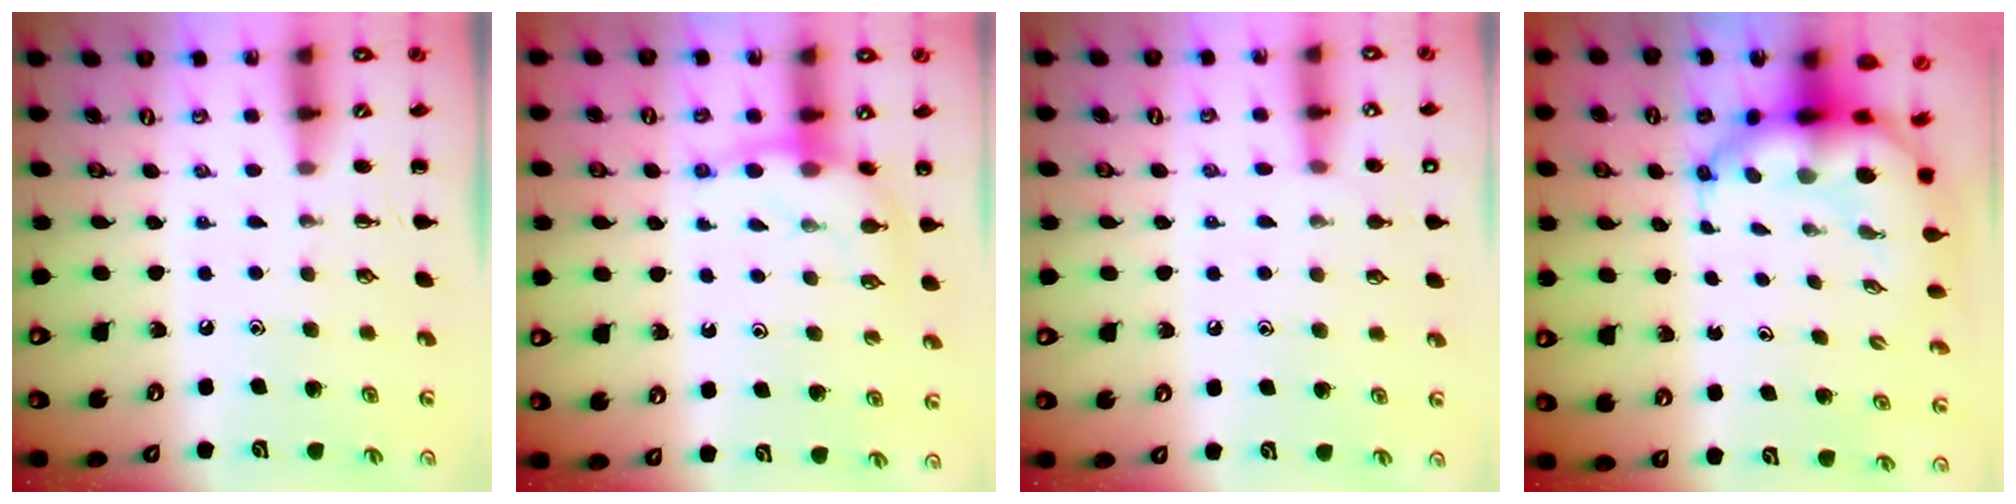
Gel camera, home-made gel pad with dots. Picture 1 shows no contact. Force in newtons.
{"total": 8.0, "press": 7.8, "slide": 1.7}
{"total": 7.0, "press": 6.9, "slide": 1.6}
{"total": 8.0, "press": 7.7, "slide": 2.0}